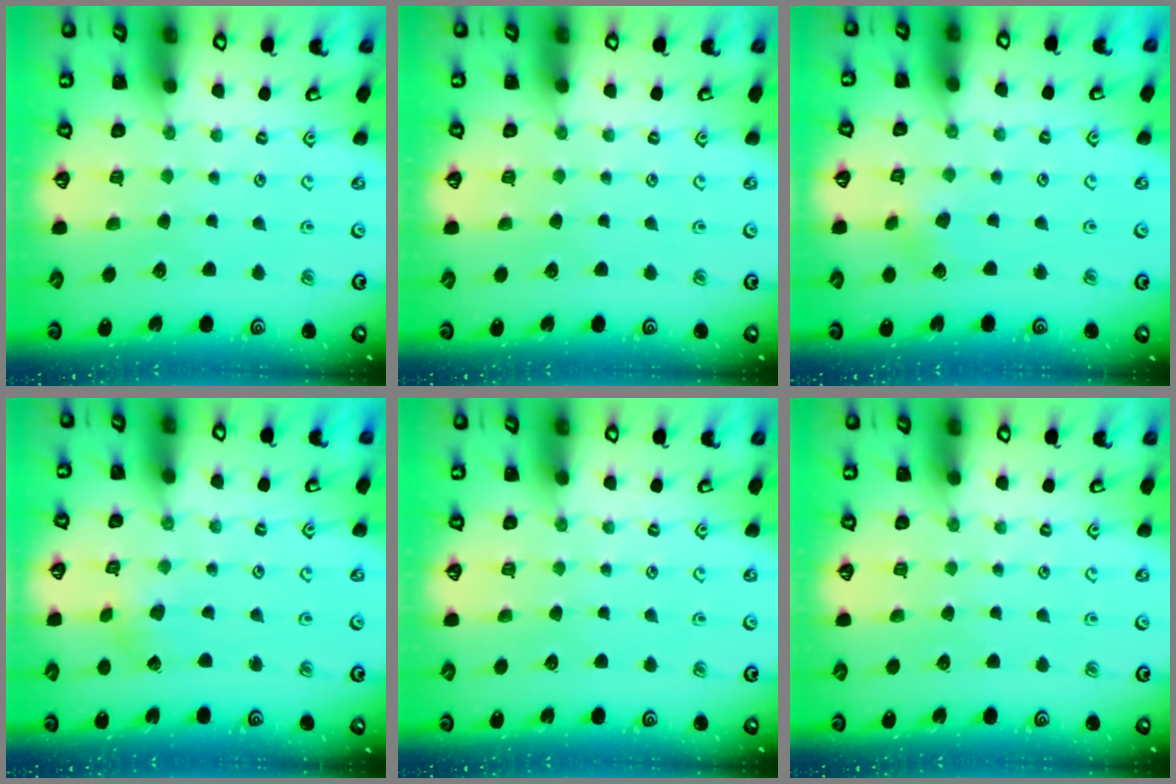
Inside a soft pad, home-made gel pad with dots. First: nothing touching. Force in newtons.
{"total": 0.0}
{"total": 2.5, "press": 2.5, "slide": 0.3}
{"total": 2.5, "press": 2.4, "slide": 0.7}
{"total": 0.0}
{"total": 0.0}